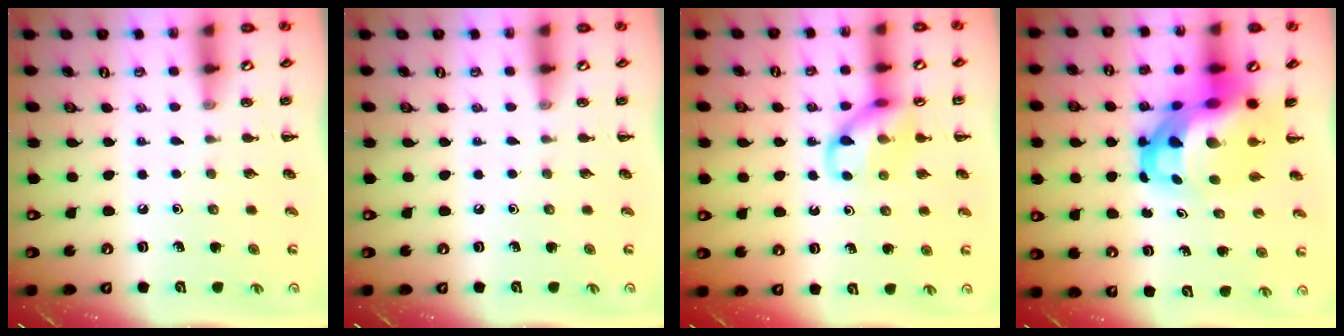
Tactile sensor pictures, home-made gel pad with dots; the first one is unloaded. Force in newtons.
{"total": 0.0}
{"total": 11.1, "press": 11.0, "slide": 1.7}
{"total": 13.4, "press": 12.9, "slide": 3.4}